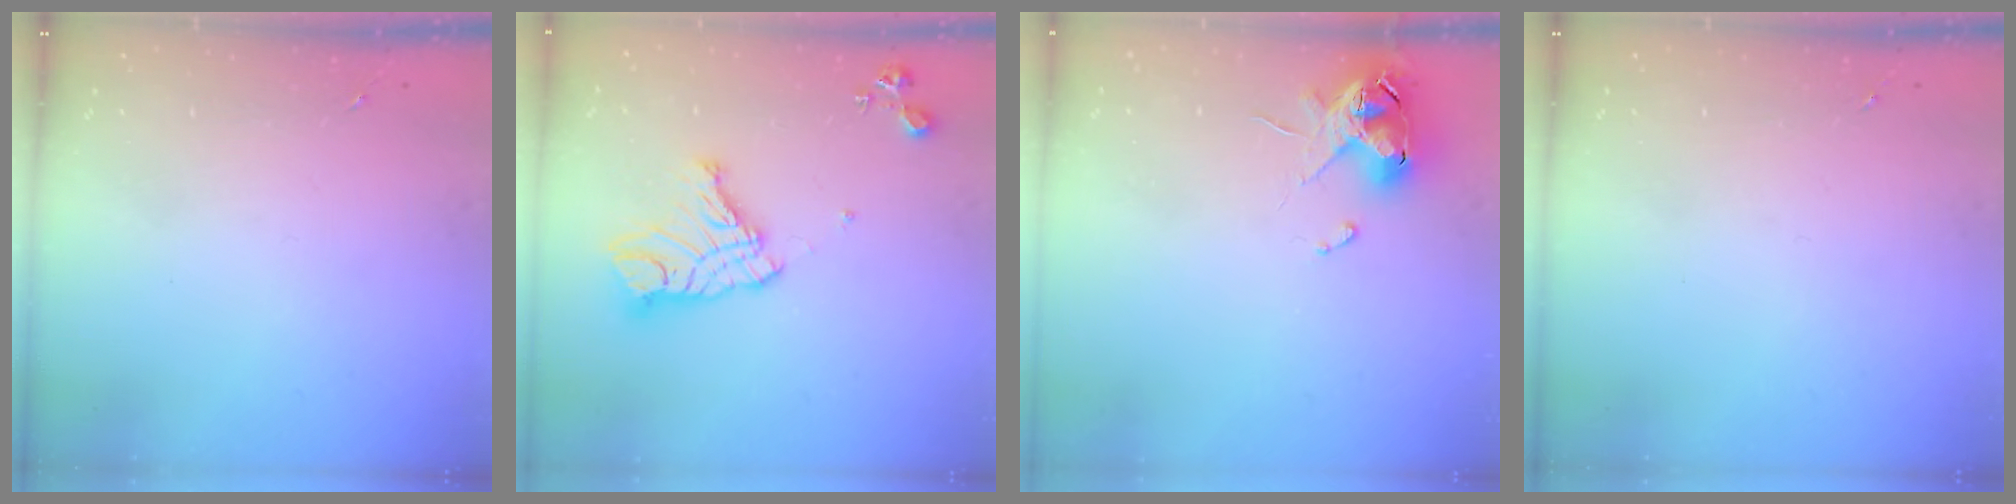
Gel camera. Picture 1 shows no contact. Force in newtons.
{"total": 14.4, "press": 14.3, "slide": 1.3}
{"total": 11.5, "press": 11.4, "slide": 1.5}
{"total": 0.0}